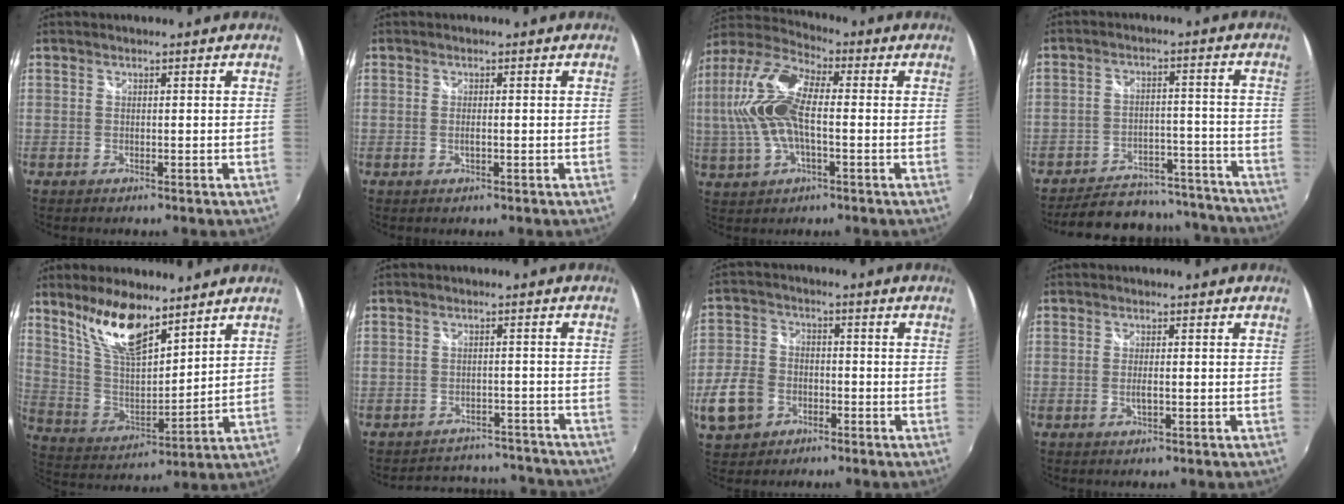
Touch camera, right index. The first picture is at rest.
{"total": 1.1, "force": [-0.2, 0.2, 1.1], "torque": [-0.023, -0.001, -0.004]}
{"total": 14.6, "force": [-0.1, 6.3, 13.1], "torque": [-0.268, 0.011, -0.008]}
{"total": 21.5, "force": [-19.0, 7.8, 6.2], "torque": [-0.130, 0.044, -0.229]}
{"total": 14.1, "force": [9.9, 4.6, 8.9], "torque": [-0.168, 0.004, 0.200]}
{"total": 12.5, "force": [-11.4, 4.8, 2.2], "torque": [-0.047, 0.036, -0.134]}
{"total": 10.3, "force": [-4.1, 8.0, 5.0], "torque": [-0.131, 0.011, -0.075]}
{"total": 1.9, "force": [-0.4, 0.4, 1.8], "torque": [-0.034, -0.003, -0.006]}